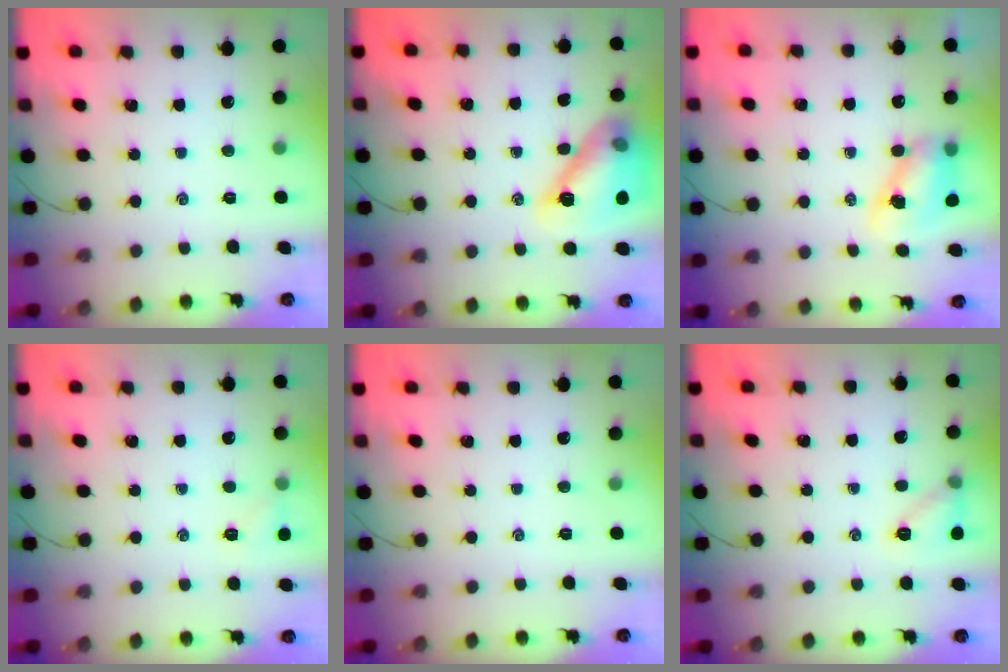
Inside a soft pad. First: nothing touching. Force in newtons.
{"total": 14.7, "press": 14.7, "slide": 0.9}
{"total": 8.6, "press": 8.4, "slide": 1.5}
{"total": 5.8, "press": 5.6, "slide": 1.7}
{"total": 0.0}
{"total": 7.8, "press": 7.7, "slide": 1.1}